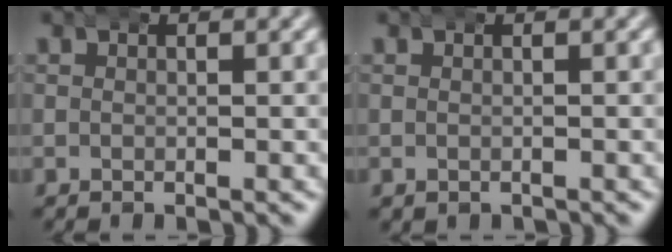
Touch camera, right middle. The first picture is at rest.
{"total": 0.7, "force": [-0.4, 0.5, 0.1], "torque": [-0.007, -0.006, -0.001]}